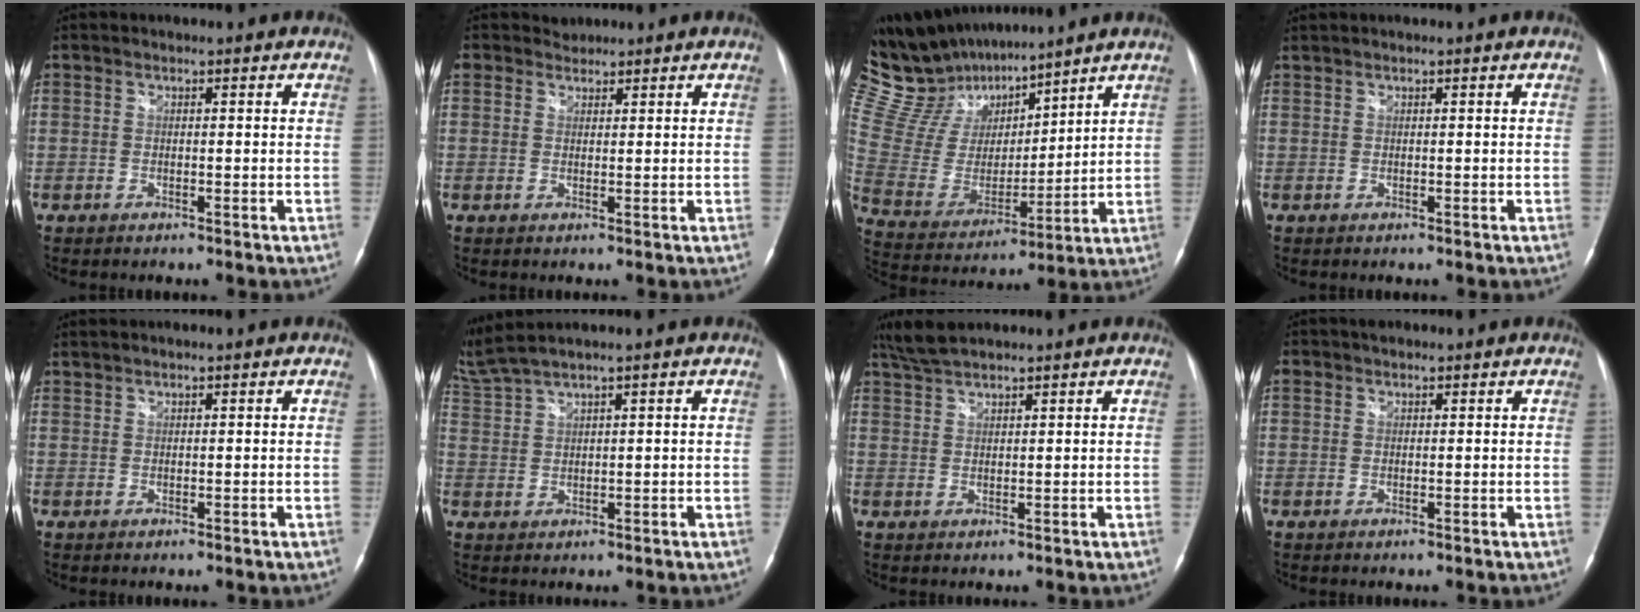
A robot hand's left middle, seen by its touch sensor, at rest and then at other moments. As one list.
[{"total": 2.2, "force": [1.8, 1.3, -0.4], "torque": [0.007, 0.007, 0.028]}, {"total": 18.3, "force": [16.3, 4.9, 6.6], "torque": [-0.132, 0.016, 0.315]}, {"total": 0.6, "force": [0.5, -0.1, 0.2], "torque": [-0.010, 0.007, 0.015]}, {"total": 0.8, "force": [0.8, 0.0, 0.2], "torque": [-0.008, 0.011, 0.022]}, {"total": 5.6, "force": [4.6, -1.0, 3.1], "torque": [-0.087, 0.024, 0.103]}, {"total": 4.0, "force": [3.6, 0.2, 1.7], "torque": [-0.043, 0.010, 0.076]}, {"total": 1.6, "force": [1.1, 1.0, 0.6], "torque": [-0.016, 0.014, 0.017]}]